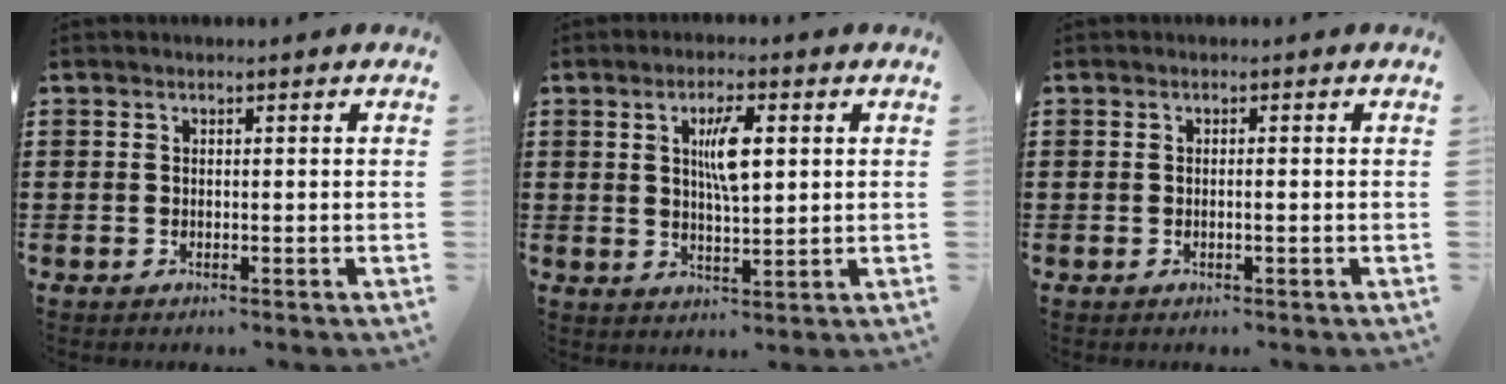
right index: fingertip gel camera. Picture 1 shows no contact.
{"total": 6.0, "force": [1.5, 1.7, 5.6], "torque": [-0.096, 0.001, 0.019]}
{"total": 0.7, "force": [-0.3, -0.1, 0.7], "torque": [-0.012, -0.005, -0.005]}